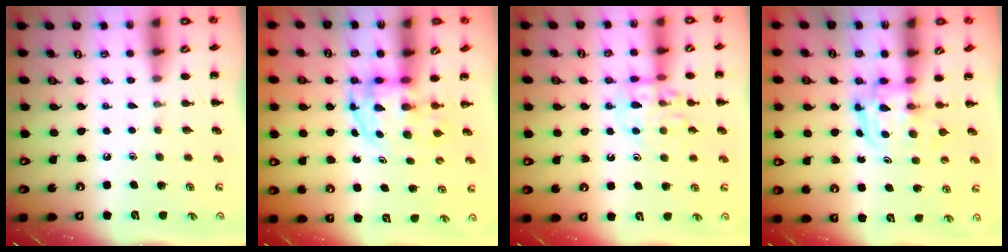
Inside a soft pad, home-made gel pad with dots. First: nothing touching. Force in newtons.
{"total": 3.7, "press": 3.7, "slide": 0.5}
{"total": 11.9, "press": 11.8, "slide": 1.3}
{"total": 2.9, "press": 2.9, "slide": 0.3}